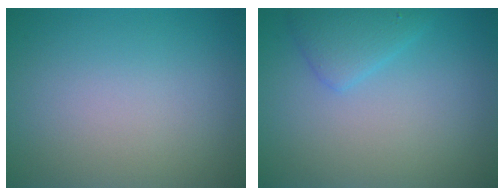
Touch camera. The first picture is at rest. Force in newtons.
{"total": 2.4, "press": 2.4, "slide": 0.1}